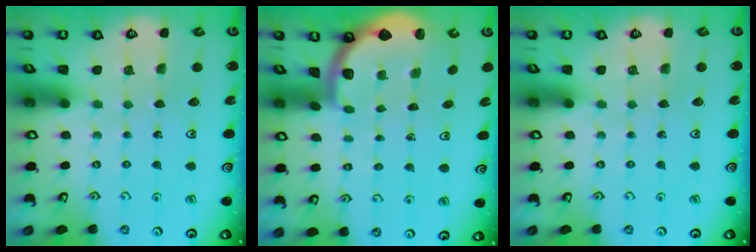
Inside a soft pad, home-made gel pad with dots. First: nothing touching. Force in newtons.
{"total": 1.6, "press": 1.6, "slide": 0.1}
{"total": 0.0}